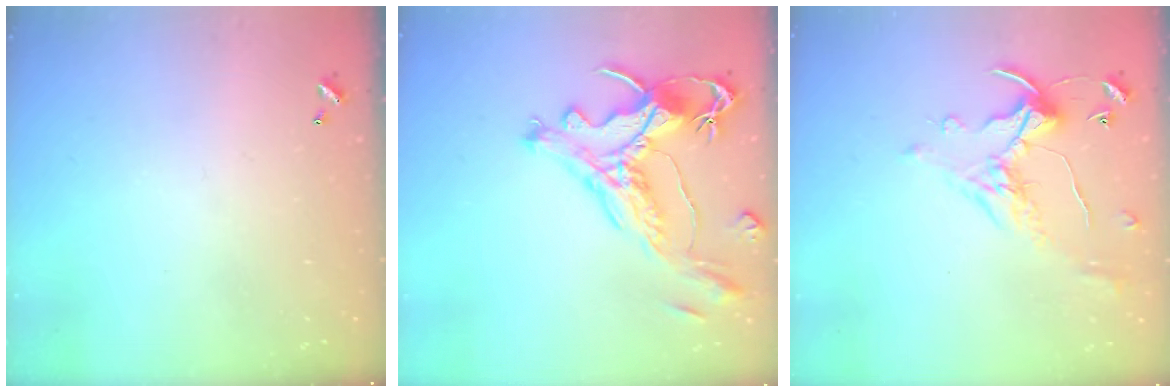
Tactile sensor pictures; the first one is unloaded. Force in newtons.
{"total": 2.1, "press": 1.6, "slide": 1.3}
{"total": 1.1, "press": 0.6, "slide": 0.9}